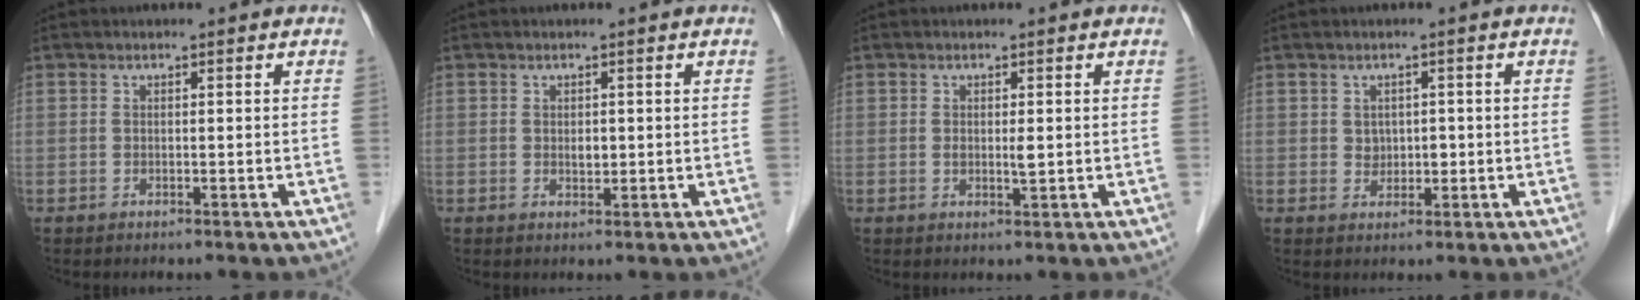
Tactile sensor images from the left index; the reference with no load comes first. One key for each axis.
{"total": 1.1, "fx": 0.0, "fy": 0.7, "fz": 0.8, "tx": -0.013, "ty": -0.005, "tz": 0.002}
{"total": 1.3, "fx": 0.1, "fy": 0.3, "fz": 1.2, "tx": -0.021, "ty": -0.006, "tz": 0.001}
{"total": 2.0, "fx": 0.0, "fy": 1.8, "fz": 1.0, "tx": -0.015, "ty": -0.002, "tz": 0.004}